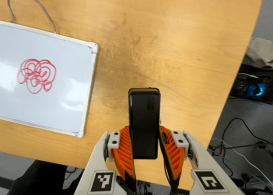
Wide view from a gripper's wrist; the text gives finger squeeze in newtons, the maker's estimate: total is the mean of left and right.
{"total": 5.2, "left": 3.6, "right": 6.8}